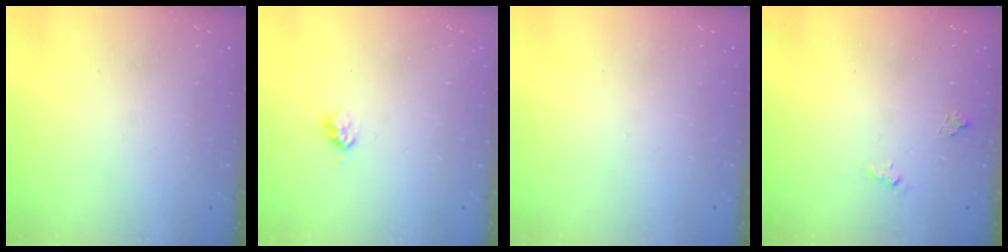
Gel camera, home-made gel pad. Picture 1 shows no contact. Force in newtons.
{"total": 2.5, "press": 2.5, "slide": 0.3}
{"total": 0.0}
{"total": 4.7, "press": 4.7, "slide": 0.5}